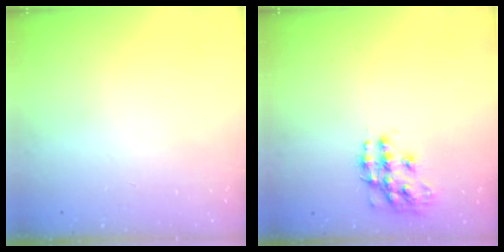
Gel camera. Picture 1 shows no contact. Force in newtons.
{"total": 11.9, "press": 11.9, "slide": 0.9}